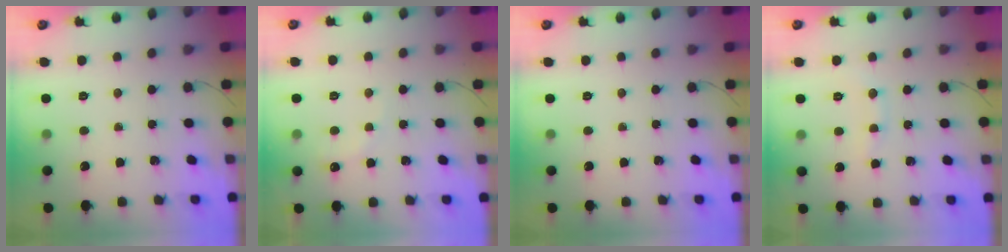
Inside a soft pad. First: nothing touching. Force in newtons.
{"total": 6.5, "press": 6.3, "slide": 1.6}
{"total": 0.0}
{"total": 6.5, "press": 6.4, "slide": 1.4}